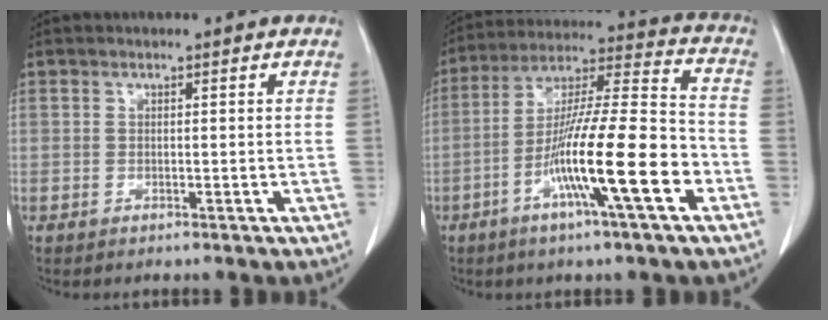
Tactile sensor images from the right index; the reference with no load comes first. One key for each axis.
{"total": 17.2, "fx": -6.6, "fy": 0.5, "fz": 15.9, "tx": -0.281, "ty": -0.008, "tz": -0.117}